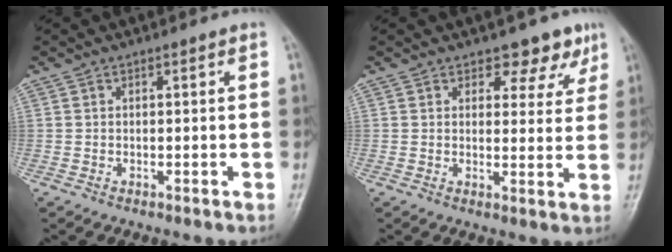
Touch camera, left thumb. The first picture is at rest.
{"total": 5.8, "force": [4.3, 3.4, 1.9], "torque": [0.011, -0.027, 0.047]}